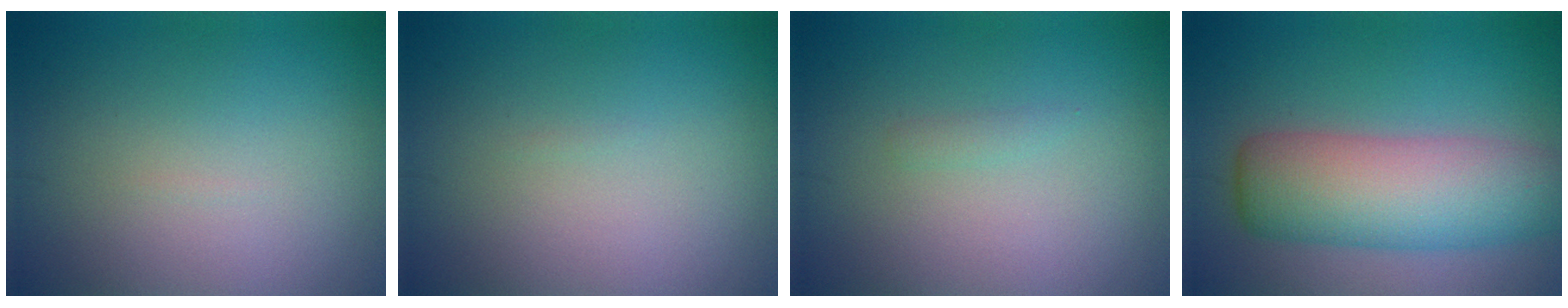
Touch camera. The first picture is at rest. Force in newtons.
{"total": 0.0}
{"total": 0.6, "press": 0.6, "slide": 0.1}
{"total": 8.1, "press": 8.1, "slide": 0.2}